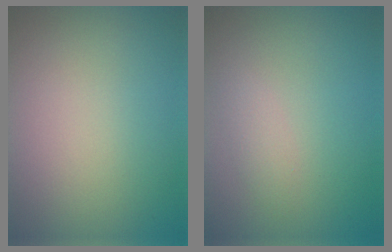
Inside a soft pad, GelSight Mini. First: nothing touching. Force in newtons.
{"total": 1.2, "press": 1.2, "slide": 0.0}